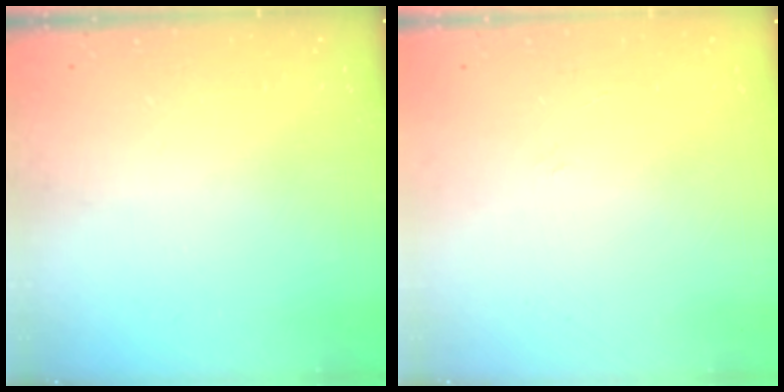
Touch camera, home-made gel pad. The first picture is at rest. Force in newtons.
{"total": 2.2, "press": 2.0, "slide": 1.1}